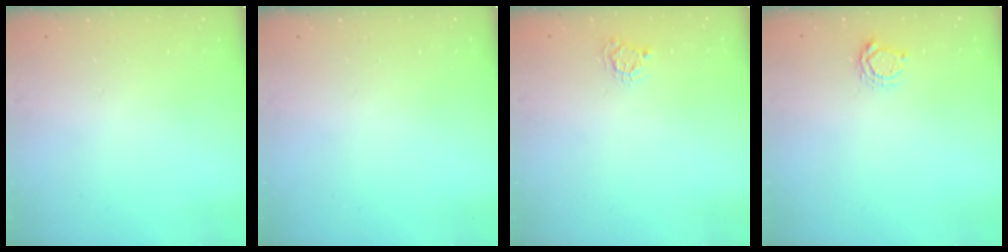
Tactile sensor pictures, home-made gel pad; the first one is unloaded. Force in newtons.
{"total": 0.0}
{"total": 4.8, "press": 4.7, "slide": 0.5}
{"total": 5.4, "press": 5.3, "slide": 0.6}